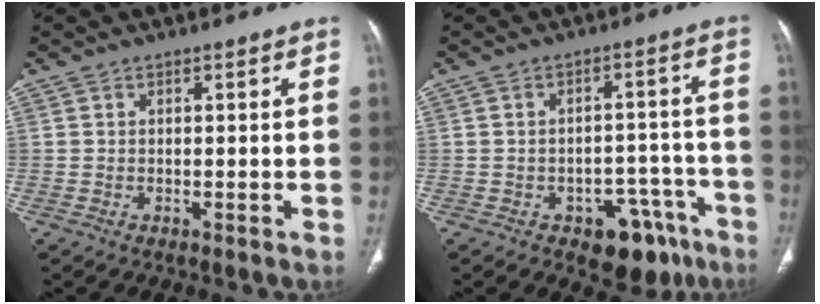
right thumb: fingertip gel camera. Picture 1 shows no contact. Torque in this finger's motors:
{"motor_torque": [2.63, 2.38, 0.92, -0.83, 0.03]}